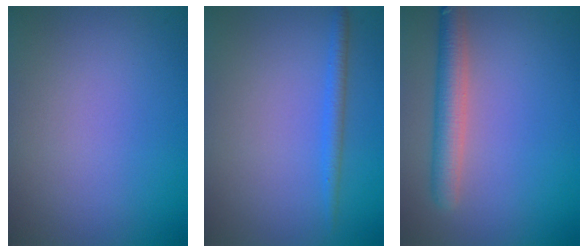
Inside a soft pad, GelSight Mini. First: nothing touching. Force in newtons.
{"total": 1.6, "press": 1.6, "slide": 0.1}
{"total": 3.8, "press": 3.8, "slide": 0.3}